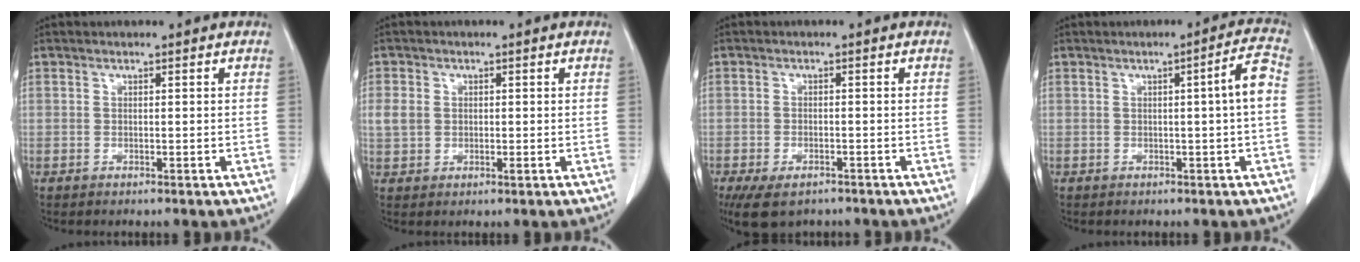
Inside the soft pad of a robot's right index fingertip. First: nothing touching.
{"total": 3.6, "force": [0.4, 2.9, 2.1], "torque": [-0.049, 0.005, 0.012]}
{"total": 7.5, "force": [-5.3, 3.6, 3.9], "torque": [-0.070, -0.009, -0.081]}
{"total": 4.1, "force": [-0.2, -0.5, 4.1], "torque": [-0.056, 0.005, -0.002]}